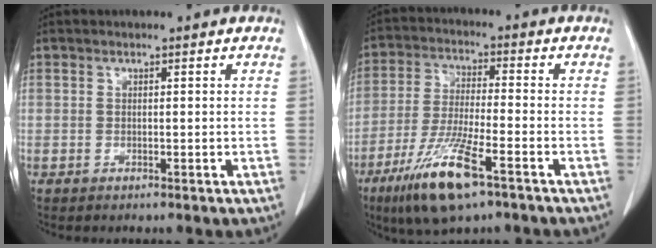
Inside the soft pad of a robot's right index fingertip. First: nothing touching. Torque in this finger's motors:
{"motor_torque": [1.17, -0.97, 0.36, 0.14]}